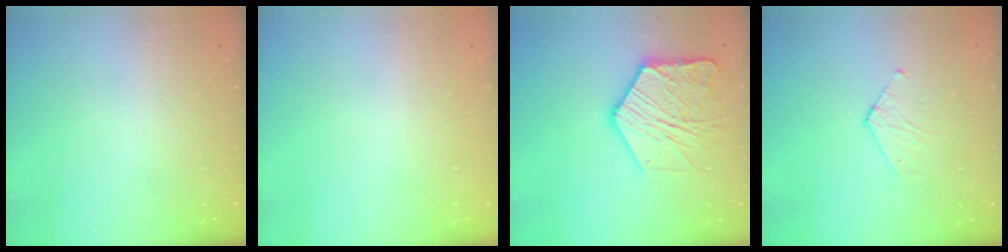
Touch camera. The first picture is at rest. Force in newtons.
{"total": 0.0}
{"total": 16.1, "press": 16.0, "slide": 1.3}
{"total": 4.4, "press": 4.4, "slide": 0.4}